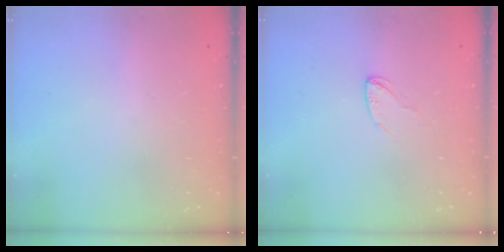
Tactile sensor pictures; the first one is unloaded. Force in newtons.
{"total": 3.3, "press": 3.3, "slide": 0.2}